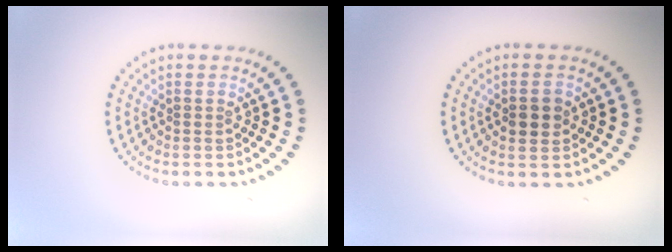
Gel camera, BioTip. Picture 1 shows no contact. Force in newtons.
{"total": 2.2, "press": 2.2, "slide": 0.0}